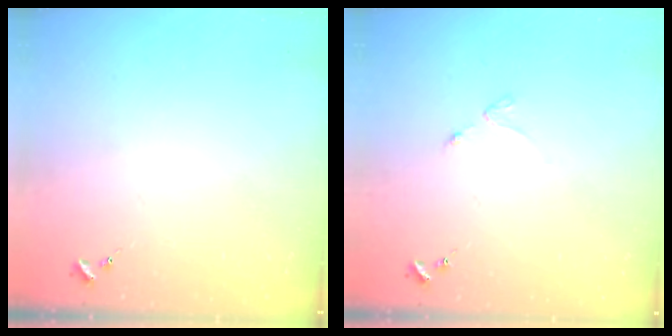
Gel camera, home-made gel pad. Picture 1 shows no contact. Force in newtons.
{"total": 2.5, "press": 2.4, "slide": 0.4}